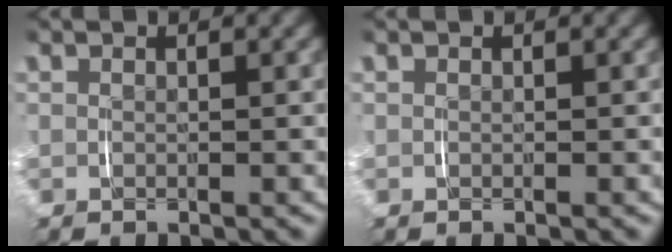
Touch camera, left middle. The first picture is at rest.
{"total": 0.0}